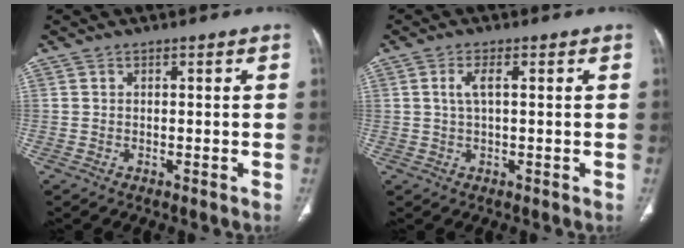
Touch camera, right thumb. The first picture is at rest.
{"total": 2.9, "force": [0.7, 1.0, 2.7], "torque": [-0.065, 0.009, 0.015]}